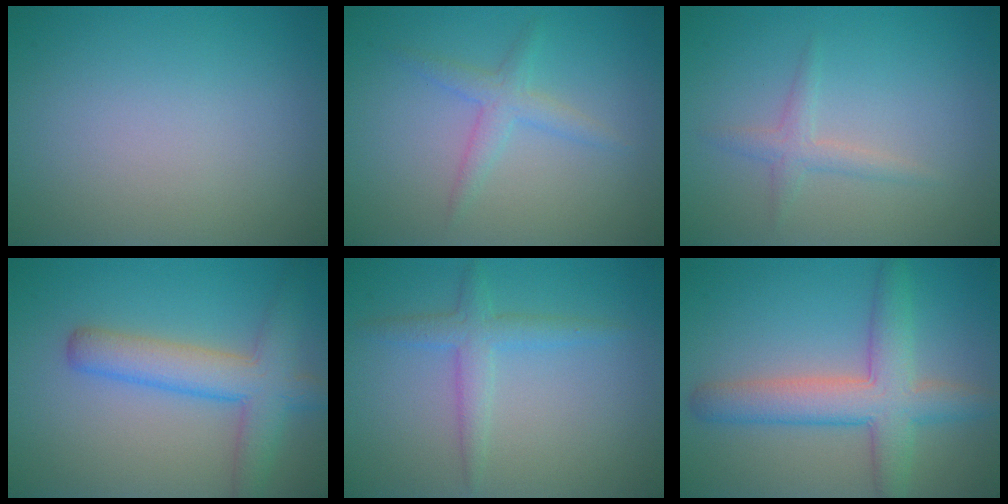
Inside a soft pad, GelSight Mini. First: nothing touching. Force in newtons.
{"total": 2.1, "press": 2.1, "slide": 0.1}
{"total": 1.5, "press": 1.5, "slide": 0.0}
{"total": 5.3, "press": 5.3, "slide": 0.3}
{"total": 2.5, "press": 2.5, "slide": 0.1}
{"total": 5.9, "press": 5.9, "slide": 0.4}